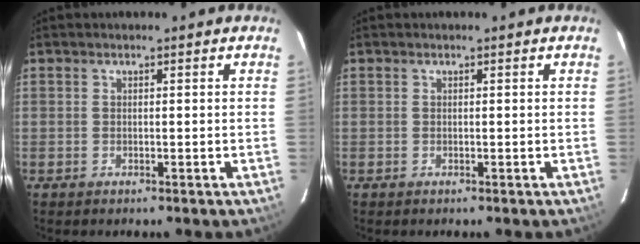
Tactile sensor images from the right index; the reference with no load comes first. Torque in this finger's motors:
{"motor_torque": [0.00, 0.00, 0.00, 0.00]}